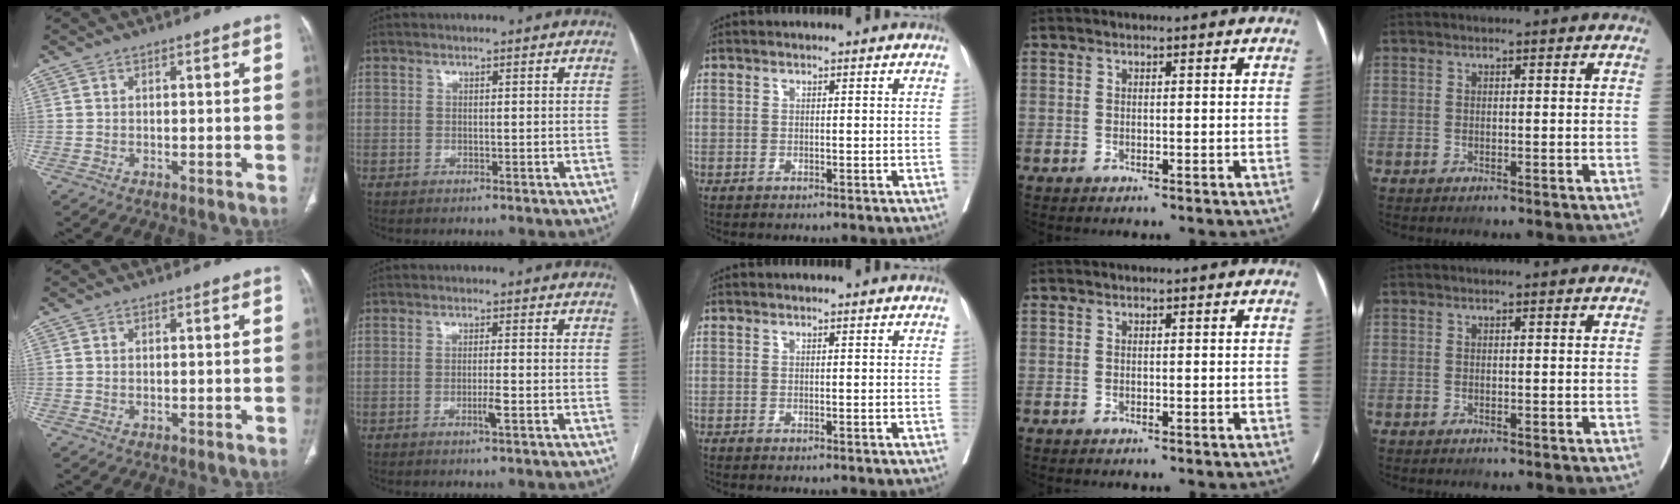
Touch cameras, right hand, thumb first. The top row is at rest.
{"index": {"total": 2.2, "force": [-0.8, -0.1, 2.1], "torque": [-0.039, -0.003, -0.015]}}